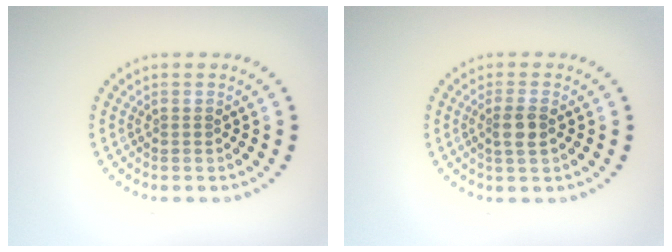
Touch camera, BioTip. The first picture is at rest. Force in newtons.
{"total": 2.0, "press": 1.8, "slide": 0.9}